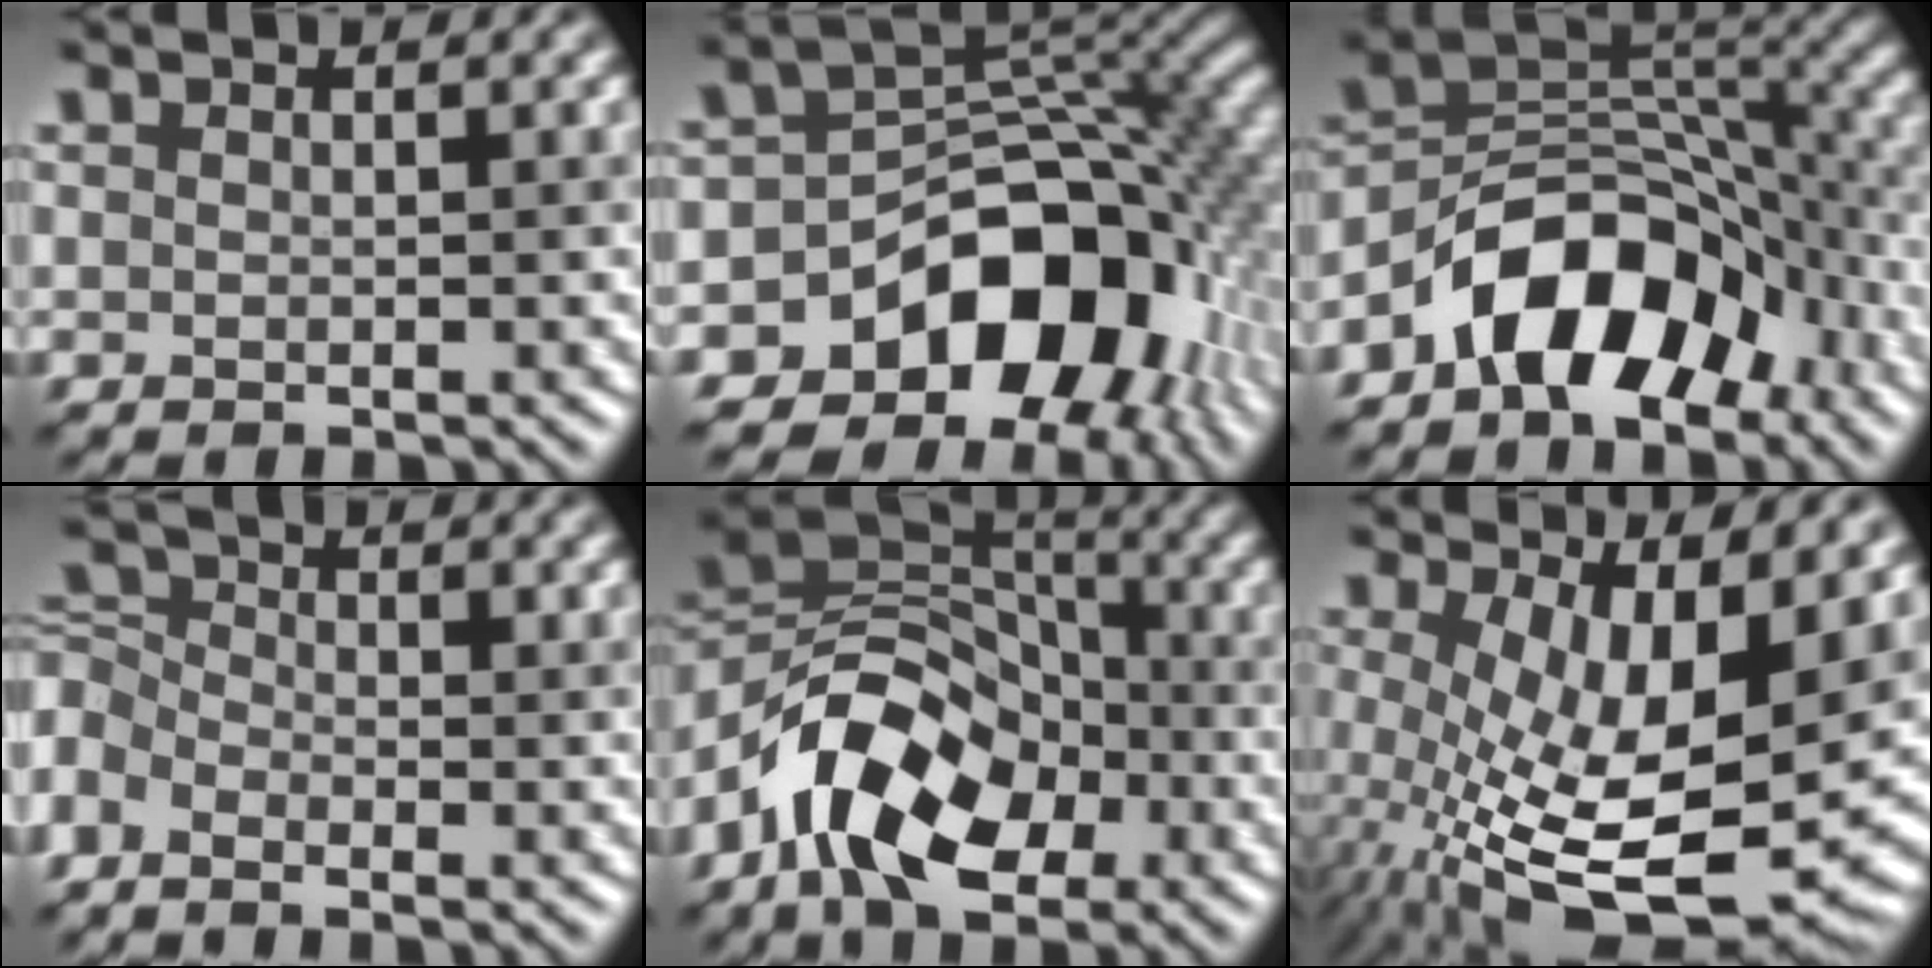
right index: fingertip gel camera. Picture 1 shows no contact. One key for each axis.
{"total": 12.6, "fx": -5.4, "fy": 8.5, "fz": 7.5, "tx": -0.098, "ty": -0.001, "tz": -0.099}
{"total": 9.7, "fx": -5.1, "fy": 5.6, "fz": 6.1, "tx": -0.076, "ty": 0.014, "tz": -0.096}
{"total": 3.8, "fx": -1.7, "fy": 2.7, "fz": 2.1, "tx": -0.049, "ty": 0.008, "tz": -0.047}
{"total": 10.9, "fx": -4.9, "fy": 6.3, "fz": 7.4, "tx": -0.122, "ty": 0.013, "tz": -0.100}
{"total": 14.7, "fx": -1.6, "fy": 6.2, "fz": 13.2, "tx": -0.229, "ty": -0.036, "tz": -0.014}